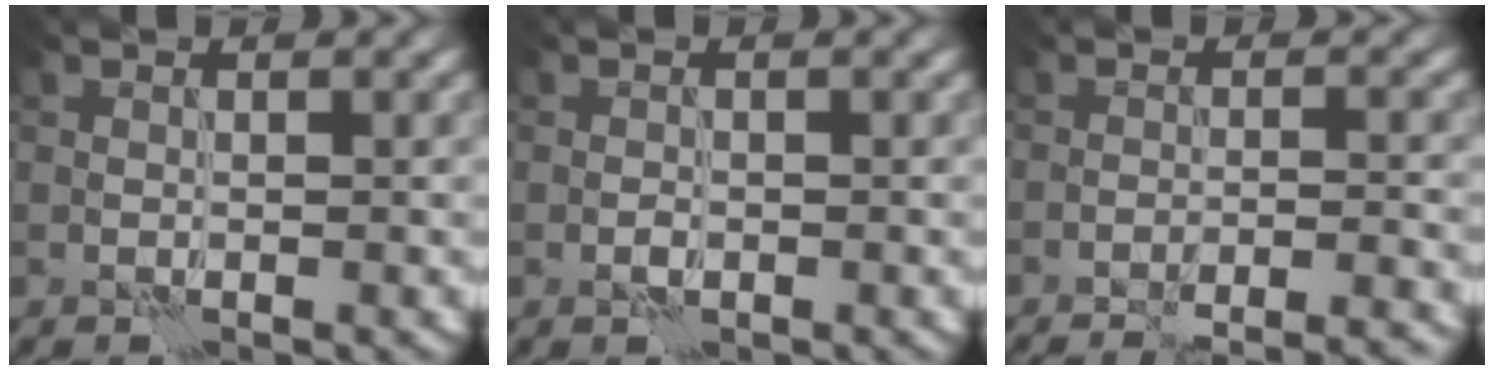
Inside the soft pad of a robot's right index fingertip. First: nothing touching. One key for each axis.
{"total": 0.7, "fx": -0.4, "fy": 0.4, "fz": 0.5, "tx": -0.012, "ty": 0.001, "tz": -0.008}
{"total": 8.7, "fx": -8.0, "fy": 1.6, "fz": 2.9, "tx": -0.019, "ty": 0.017, "tz": -0.092}